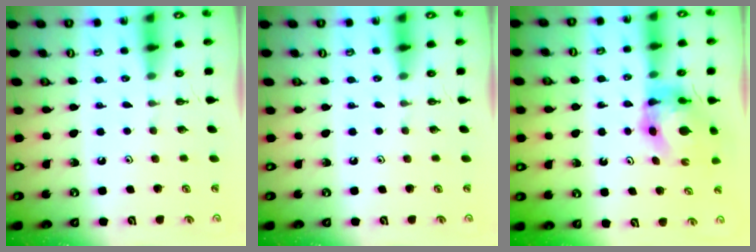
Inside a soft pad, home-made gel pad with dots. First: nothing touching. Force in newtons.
{"total": 0.0}
{"total": 6.4, "press": 6.4, "slide": 0.6}